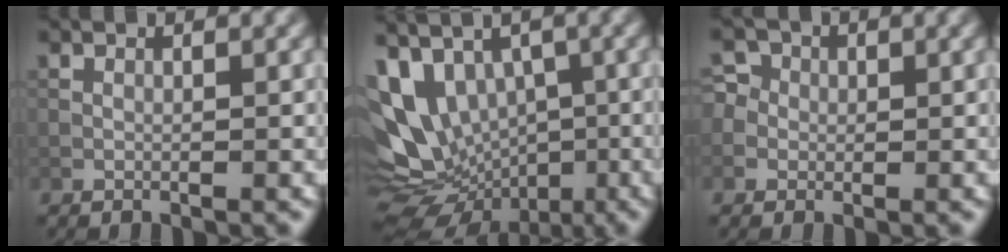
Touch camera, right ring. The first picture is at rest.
{"total": 11.6, "force": [0.4, 8.6, 7.7], "torque": [-0.144, 0.003, 0.029]}
{"total": 4.0, "force": [0.2, 3.8, 1.3], "torque": [-0.005, 0.027, -0.018]}